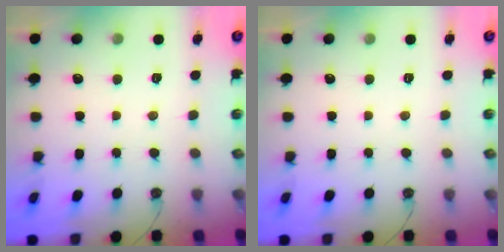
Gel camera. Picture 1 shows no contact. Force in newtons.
{"total": 0.0}